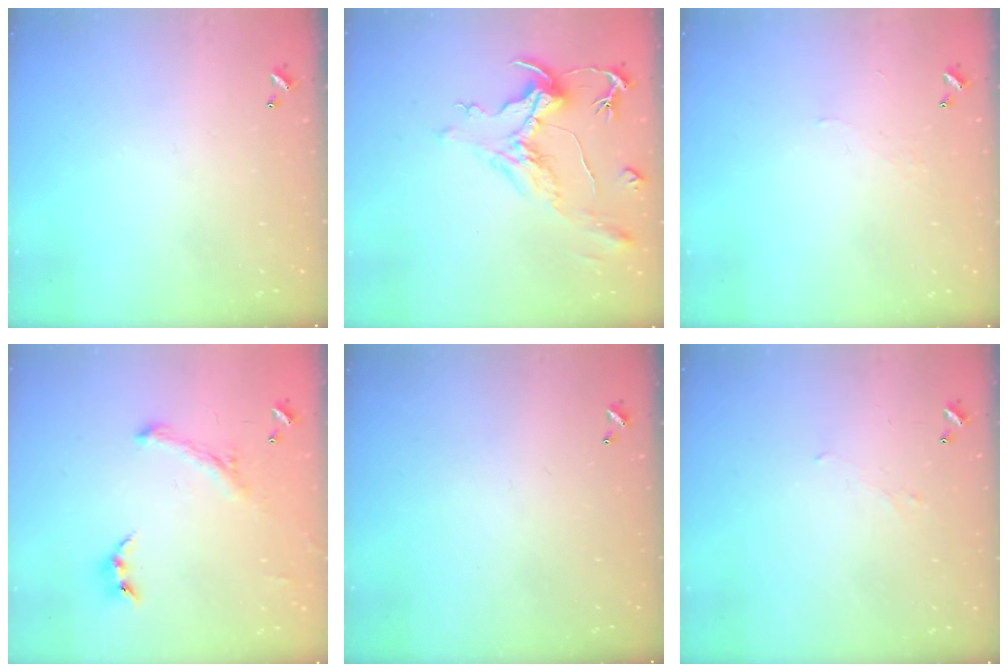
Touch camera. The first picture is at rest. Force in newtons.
{"total": 1.7, "press": 1.3, "slide": 1.2}
{"total": 2.2, "press": 2.2, "slide": 0.5}
{"total": 0.6, "press": 0.6, "slide": 0.1}
{"total": 0.0}
{"total": 0.7, "press": 0.2, "slide": 0.7}